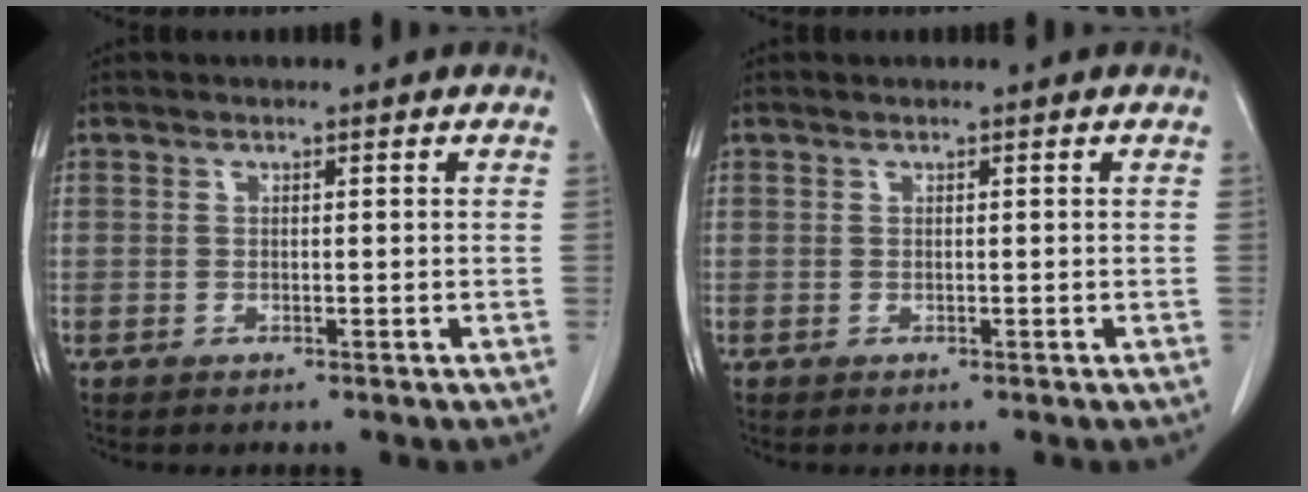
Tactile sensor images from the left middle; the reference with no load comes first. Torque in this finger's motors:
{"motor_torque": [0.10, -0.10, -0.03, -0.01]}